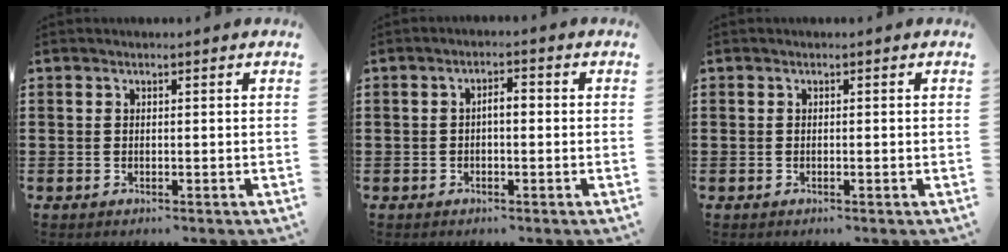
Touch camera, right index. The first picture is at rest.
{"total": 2.1, "force": [-0.4, 0.7, 1.9], "torque": [-0.036, 0.004, -0.010]}
{"total": 0.0}